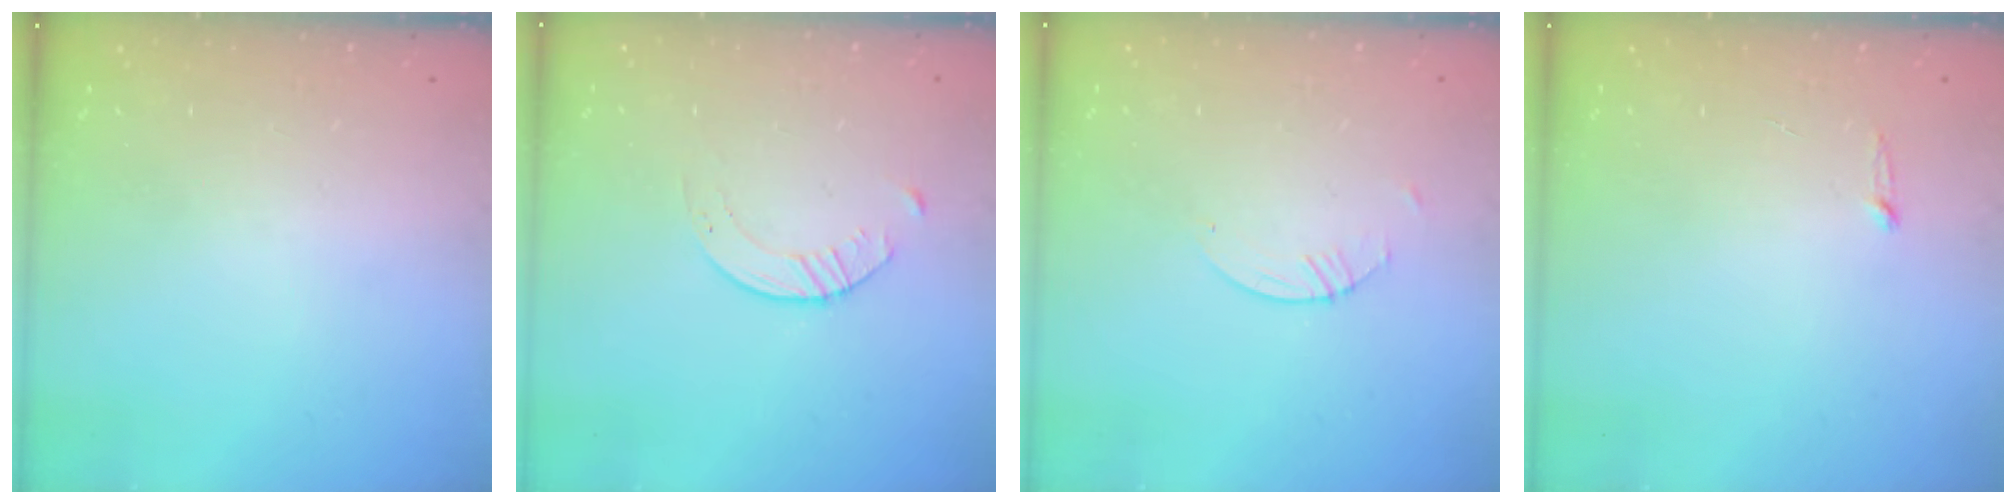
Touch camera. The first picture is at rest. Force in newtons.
{"total": 2.1, "press": 2.0, "slide": 0.3}
{"total": 0.8, "press": 0.8, "slide": 0.2}
{"total": 2.5, "press": 2.5, "slide": 0.2}